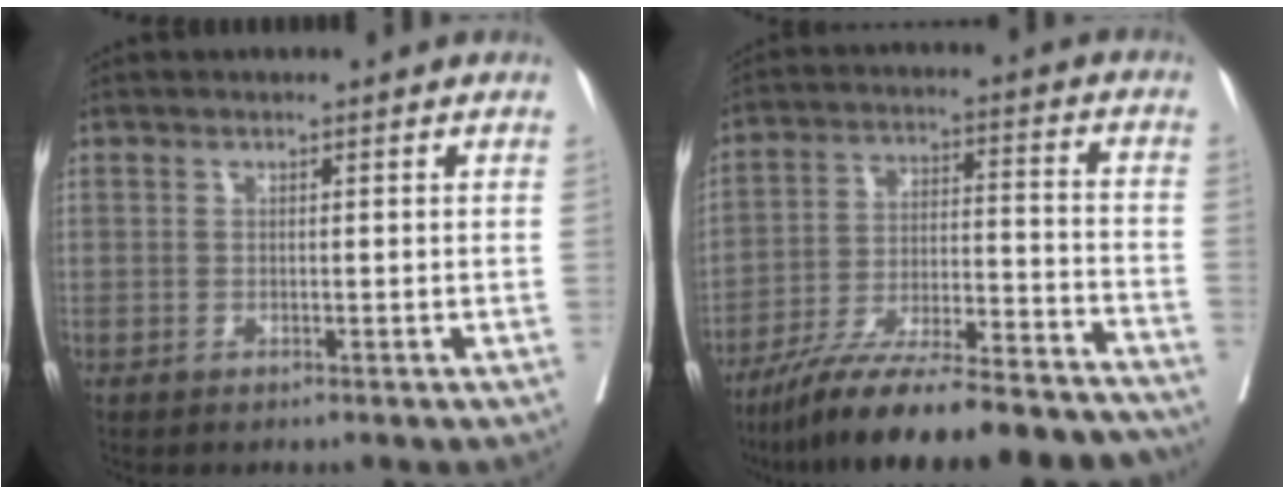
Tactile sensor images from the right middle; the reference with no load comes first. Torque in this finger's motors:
{"motor_torque": [1.09, -1.05, 0.50, 0.08]}